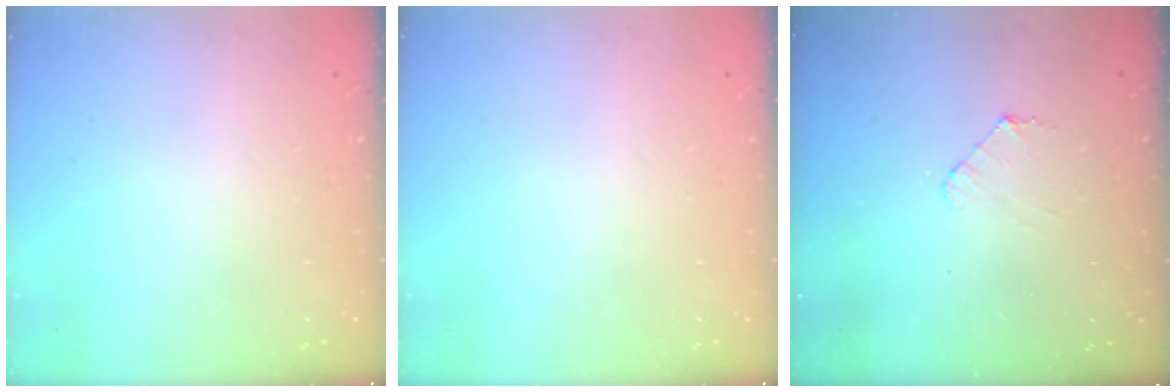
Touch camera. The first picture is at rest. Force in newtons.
{"total": 0.0}
{"total": 5.2, "press": 5.2, "slide": 0.4}